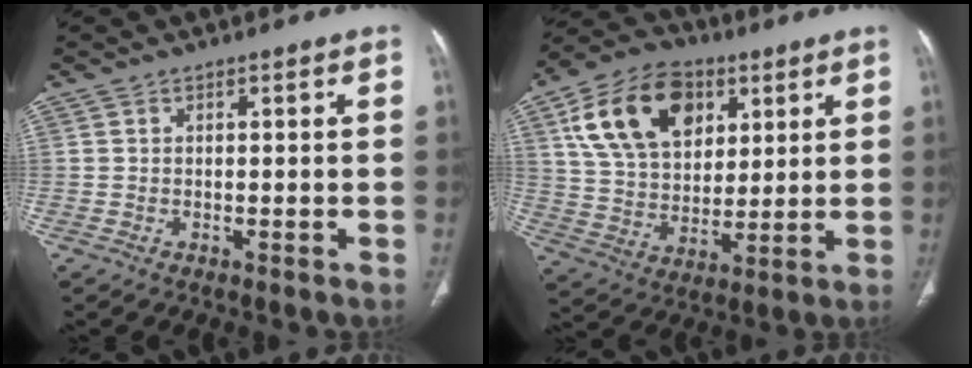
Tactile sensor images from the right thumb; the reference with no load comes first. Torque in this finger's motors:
{"motor_torque": [-0.43, 1.87, 0.56, 0.10, 0.01]}